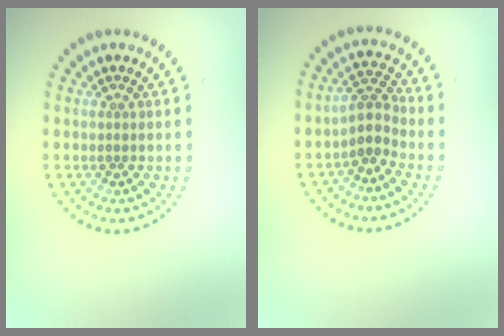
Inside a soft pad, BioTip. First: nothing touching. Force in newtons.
{"total": 2.5, "press": 1.9, "slide": 1.6}